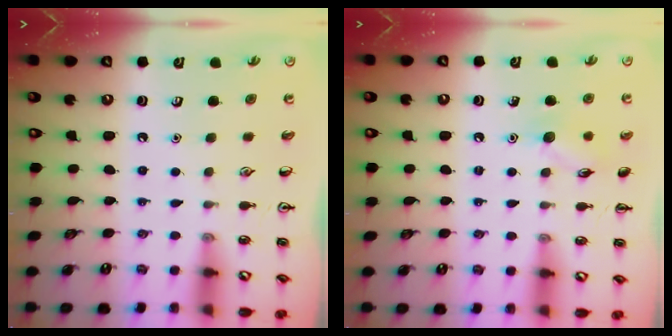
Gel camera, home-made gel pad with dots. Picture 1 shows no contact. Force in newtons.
{"total": 7.3, "press": 7.2, "slide": 1.0}